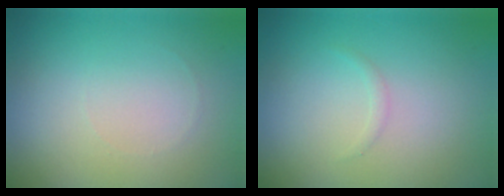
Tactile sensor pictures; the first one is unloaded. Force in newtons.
{"total": 0.5, "press": 0.5, "slide": 0.0}